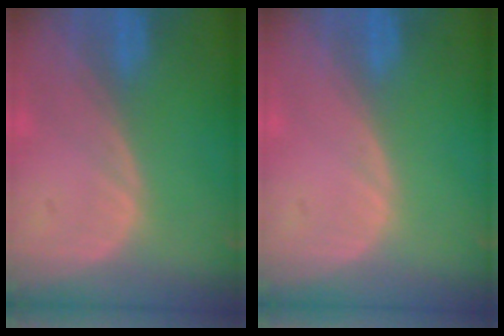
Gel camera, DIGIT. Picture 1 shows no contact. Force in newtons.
{"total": 0.0}